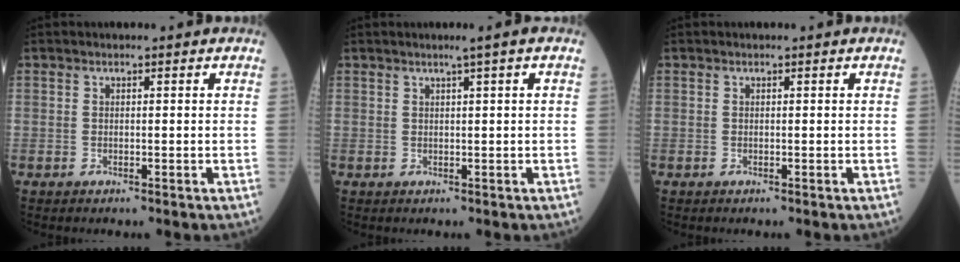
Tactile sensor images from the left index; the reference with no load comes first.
{"total": 1.7, "force": [0.8, -0.5, 1.4], "torque": [-0.023, -0.003, 0.015]}
{"total": 0.0}